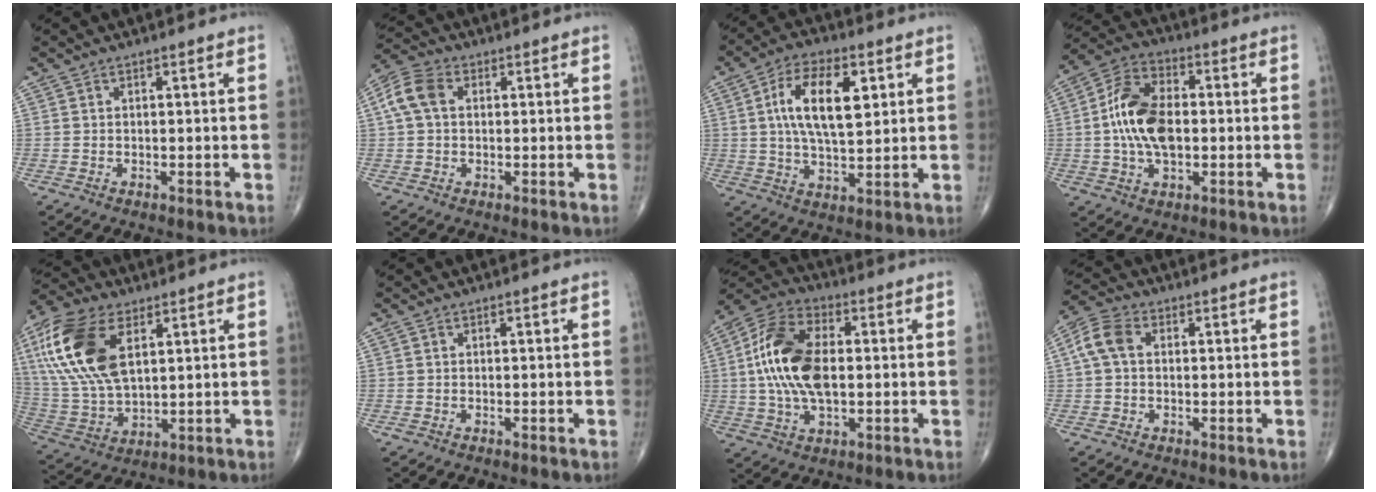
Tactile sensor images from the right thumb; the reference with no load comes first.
{"total": 6.7, "force": [1.1, 4.7, 4.6], "torque": [-0.103, 0.022, 0.016]}
{"total": 13.3, "force": [3.4, 6.2, 11.3], "torque": [-0.194, -0.003, 0.060]}
{"total": 13.4, "force": [-0.1, 7.8, 10.9], "torque": [-0.202, 0.020, -0.008]}
{"total": 20.3, "force": [7.0, 10.7, 15.8], "torque": [-0.341, -0.013, 0.132]}
{"total": 0.6, "force": [-0.2, 0.4, 0.4], "torque": [-0.010, 0.001, -0.003]}
{"total": 16.4, "force": [0.8, 8.9, 13.7], "torque": [-0.278, 0.017, 0.010]}
{"total": 6.0, "force": [0.7, 4.2, 4.3], "torque": [-0.092, 0.020, 0.008]}